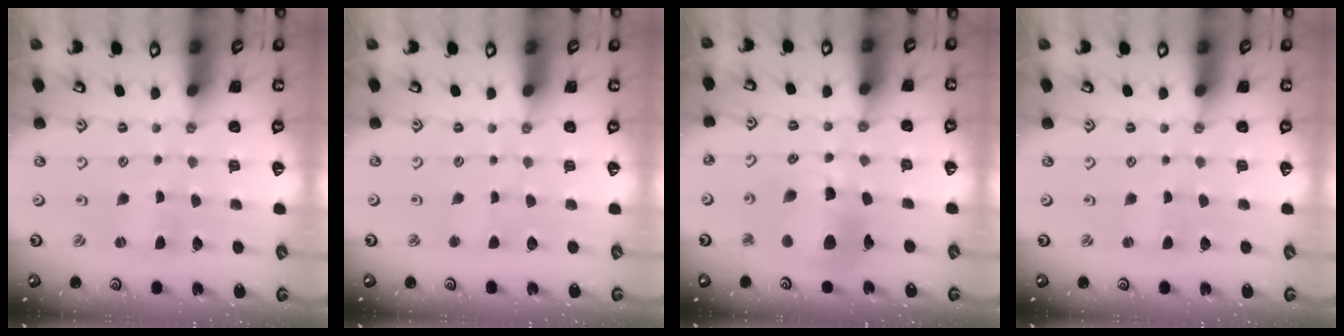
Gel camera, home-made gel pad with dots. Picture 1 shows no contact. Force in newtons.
{"total": 1.3, "press": 1.3, "slide": 0.2}
{"total": 13.9, "press": 13.7, "slide": 2.0}
{"total": 1.0, "press": 1.0, "slide": 0.2}